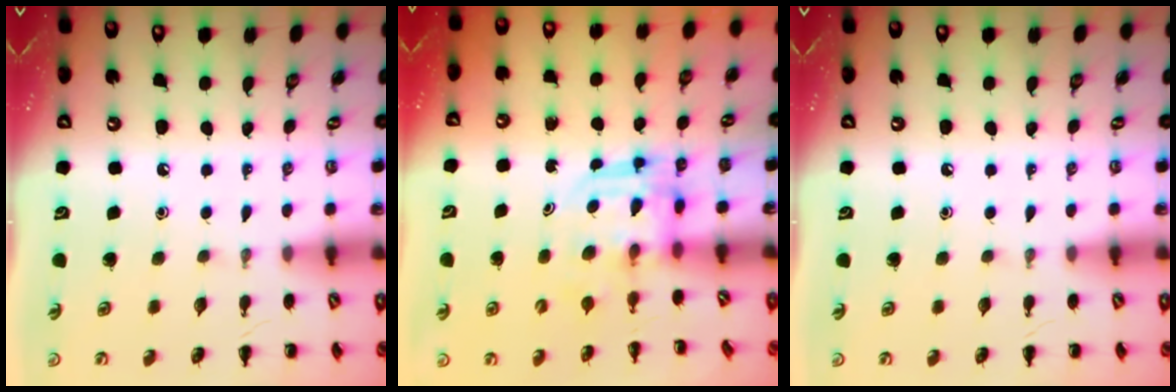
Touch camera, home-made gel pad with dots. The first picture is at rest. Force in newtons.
{"total": 3.1, "press": 3.1, "slide": 0.3}
{"total": 0.0}